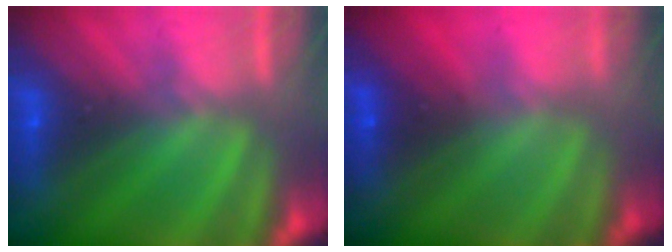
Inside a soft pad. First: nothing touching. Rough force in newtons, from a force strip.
{"total": 1.5}